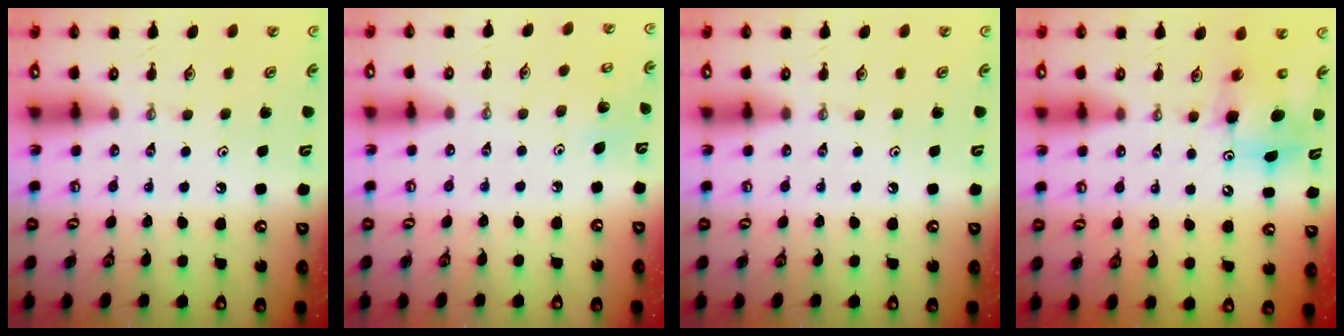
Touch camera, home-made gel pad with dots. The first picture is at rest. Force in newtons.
{"total": 3.5, "press": 3.5, "slide": 0.2}
{"total": 0.0}
{"total": 7.9, "press": 7.6, "slide": 2.1}